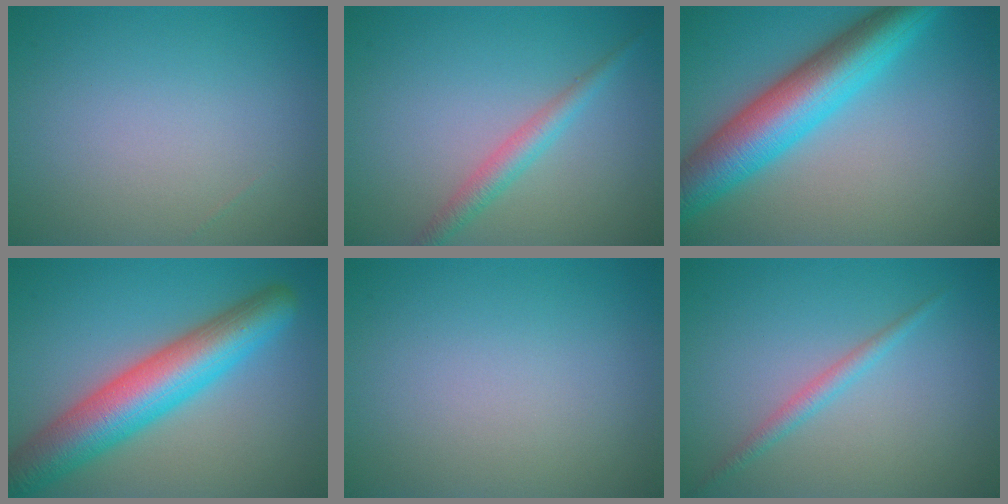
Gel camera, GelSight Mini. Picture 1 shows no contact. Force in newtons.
{"total": 2.3, "press": 2.3, "slide": 0.1}
{"total": 9.0, "press": 9.0, "slide": 0.0}
{"total": 8.9, "press": 8.9, "slide": 0.4}
{"total": 0.0}
{"total": 1.6, "press": 1.6, "slide": 0.1}